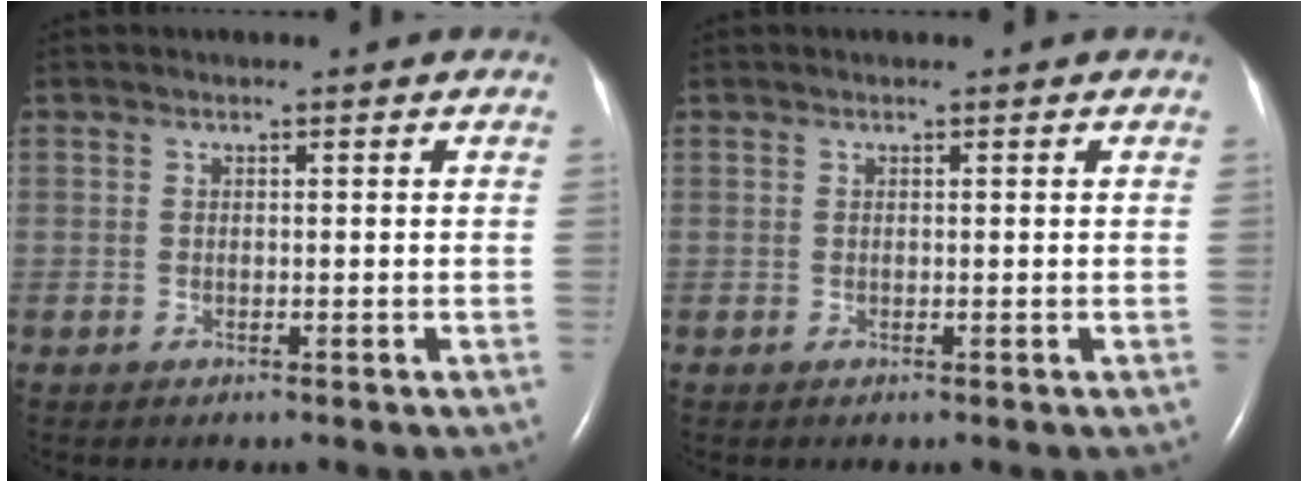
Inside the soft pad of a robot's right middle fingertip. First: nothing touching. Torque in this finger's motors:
{"motor_torque": [-0.06, 0.12, 0.00, 0.00]}